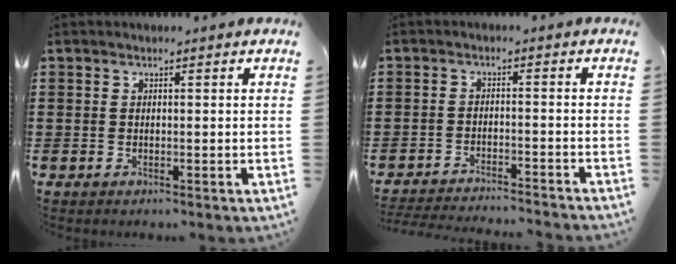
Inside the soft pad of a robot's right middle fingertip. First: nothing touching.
{"total": 3.2, "force": [-3.2, -0.2, 0.4], "torque": [-0.008, -0.001, -0.068]}